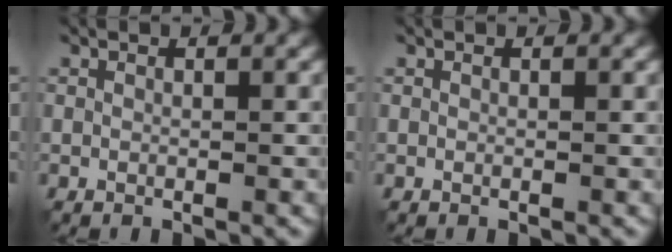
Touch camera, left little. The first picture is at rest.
{"total": 0.0}